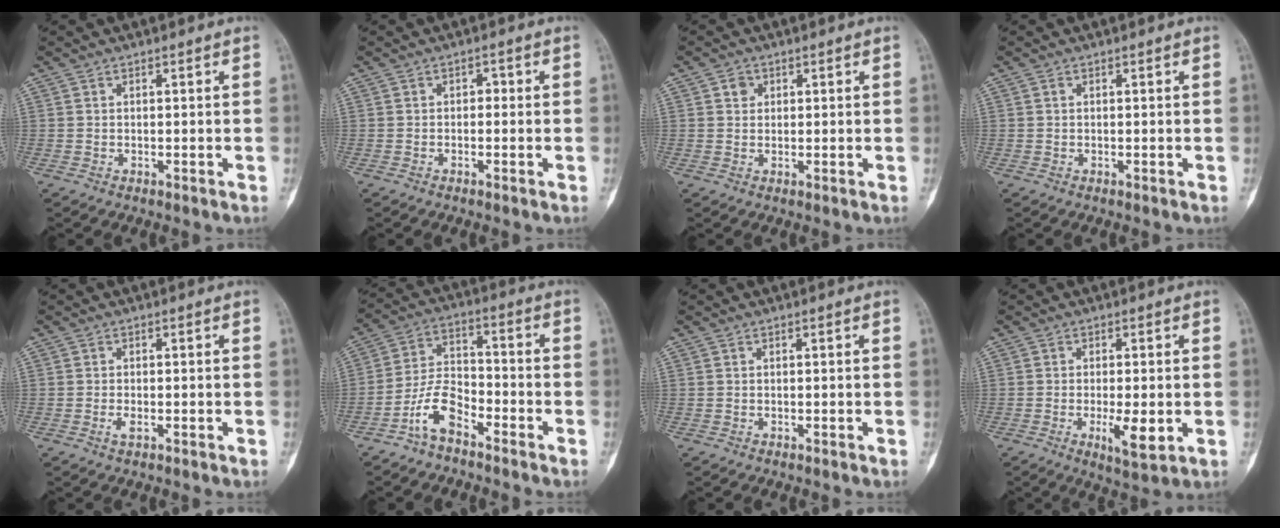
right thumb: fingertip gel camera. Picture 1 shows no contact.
{"total": 1.1, "force": [-0.2, 0.8, 0.7], "torque": [0.004, 0.006, -0.011]}
{"total": 2.0, "force": [0.7, 1.7, 0.6], "torque": [0.001, -0.001, 0.007]}
{"total": 0.0}
{"total": 1.5, "force": [-0.5, 0.6, 1.2], "torque": [-0.025, -0.001, -0.012]}
{"total": 8.1, "force": [-5.2, 3.7, 4.9], "torque": [-0.097, 0.049, -0.111]}
{"total": 0.0}
{"total": 6.0, "force": [-1.3, 1.8, 5.6], "torque": [-0.091, -0.013, -0.017]}